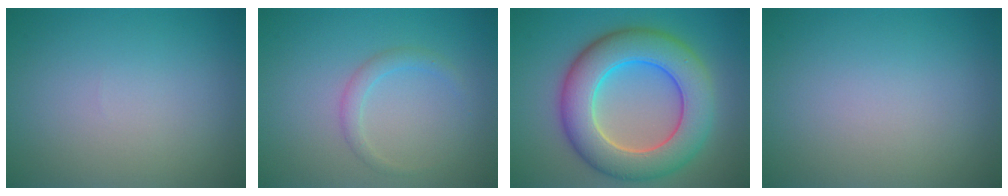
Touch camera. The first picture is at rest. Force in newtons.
{"total": 1.5, "press": 1.5, "slide": 0.1}
{"total": 9.6, "press": 9.5, "slide": 0.7}
{"total": 0.0}